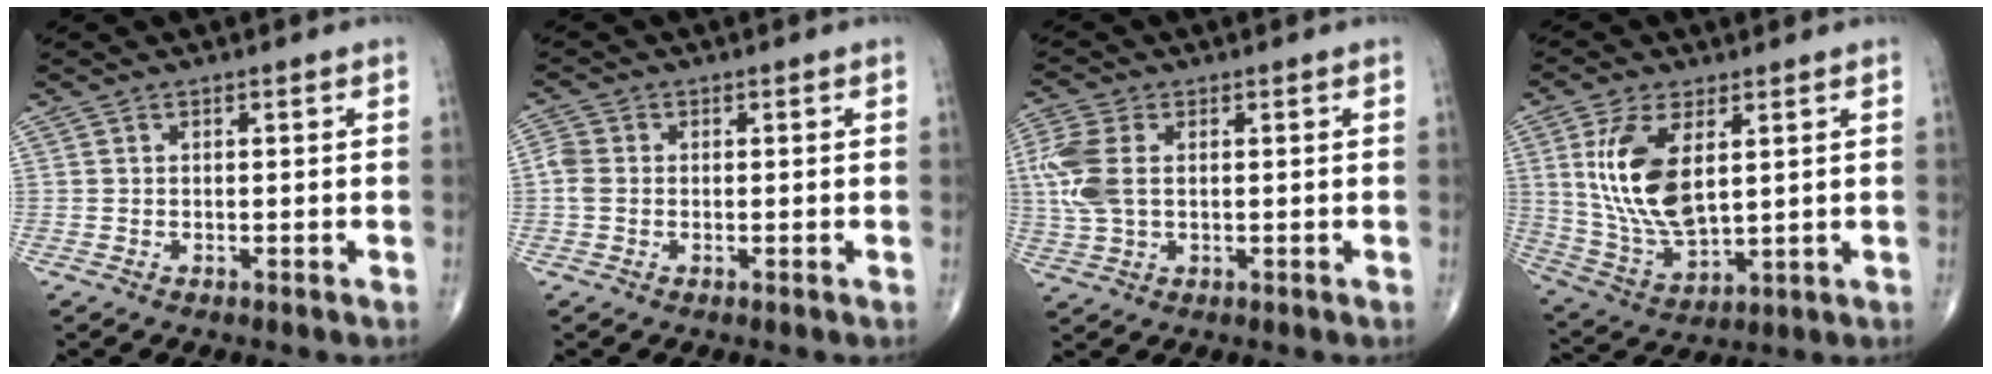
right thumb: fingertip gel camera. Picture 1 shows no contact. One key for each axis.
{"total": 2.9, "fx": -0.2, "fy": 2.3, "fz": 1.7, "tx": -0.044, "ty": 0.007, "tz": -0.010}
{"total": 8.6, "fx": 1.1, "fy": 5.2, "fz": 6.8, "tx": -0.182, "ty": 0.008, "tz": 0.025}
{"total": 14.6, "fx": 3.8, "fy": 7.2, "fz": 12.2, "tx": -0.242, "ty": -0.022, "tz": 0.086}